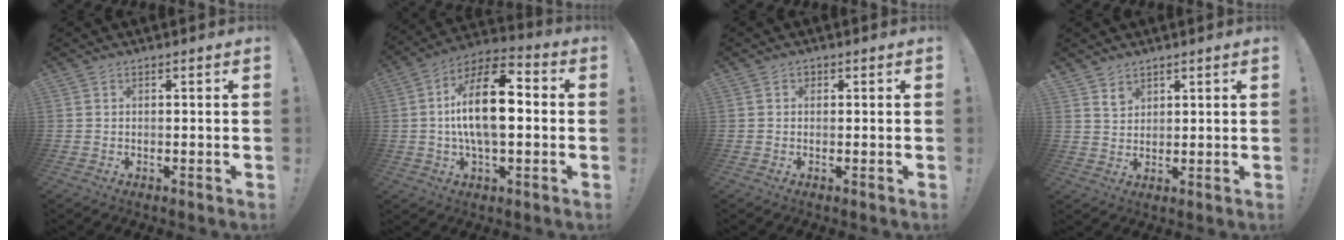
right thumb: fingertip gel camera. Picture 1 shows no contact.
{"total": 17.0, "force": [0.4, 7.7, 15.2], "torque": [-0.264, 0.004, -0.003]}
{"total": 0.8, "force": [0.2, 0.8, 0.1], "torque": [0.005, -0.001, 0.003]}
{"total": 3.6, "force": [2.9, 2.0, 0.7], "torque": [-0.007, -0.021, 0.053]}